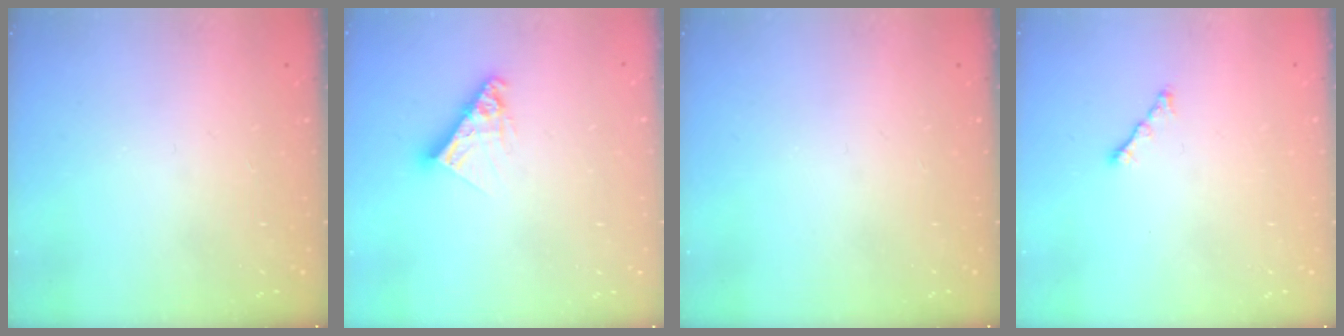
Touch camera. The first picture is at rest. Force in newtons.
{"total": 9.0, "press": 9.0, "slide": 0.9}
{"total": 0.0}
{"total": 2.3, "press": 2.2, "slide": 0.7}